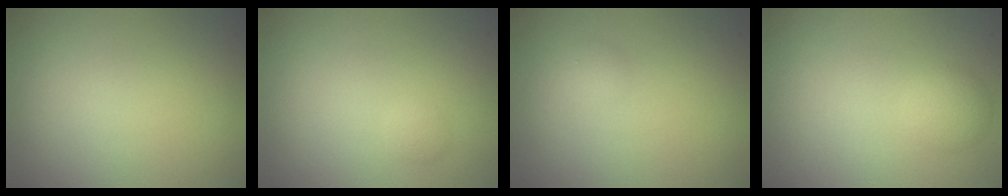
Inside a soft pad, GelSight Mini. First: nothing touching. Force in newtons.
{"total": 0.7, "press": 0.7, "slide": 0.0}
{"total": 0.7, "press": 0.7, "slide": 0.0}
{"total": 1.8, "press": 1.8, "slide": 0.1}